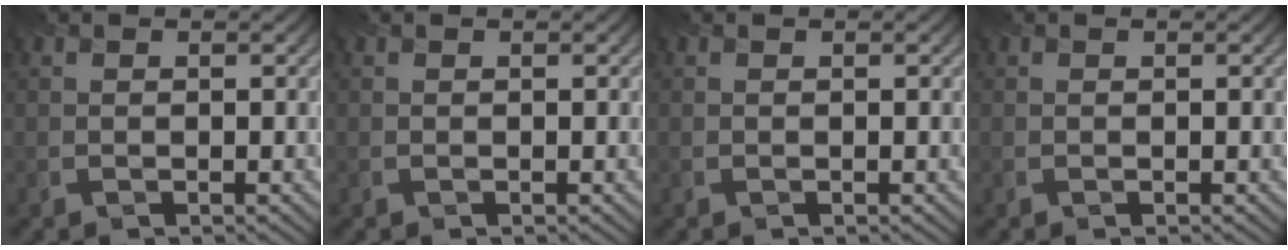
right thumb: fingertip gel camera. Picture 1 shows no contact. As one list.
[{"total": 0.0}, {"total": 0.0}, {"total": 0.0}]